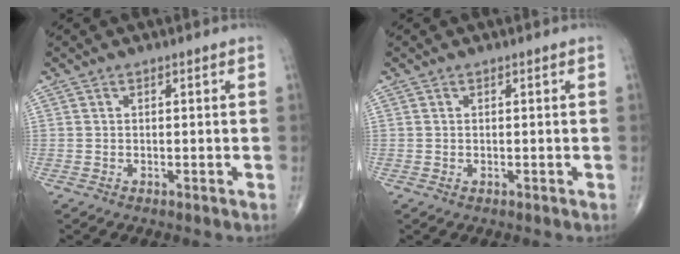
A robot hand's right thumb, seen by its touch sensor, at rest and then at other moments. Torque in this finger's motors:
{"motor_torque": [0.04, 0.32, 0.03, 0.35, 0.03]}